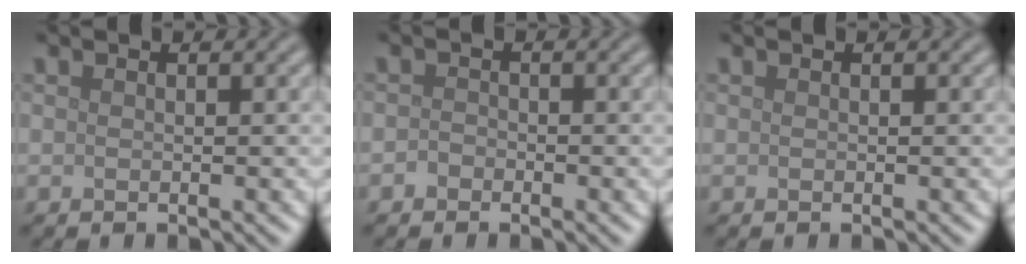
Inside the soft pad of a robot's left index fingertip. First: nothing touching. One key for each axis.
{"total": 0.9, "fx": -0.6, "fy": 0.6, "fz": 0.2, "tx": -0.002, "ty": 0.001, "tz": -0.013}
{"total": 0.0}